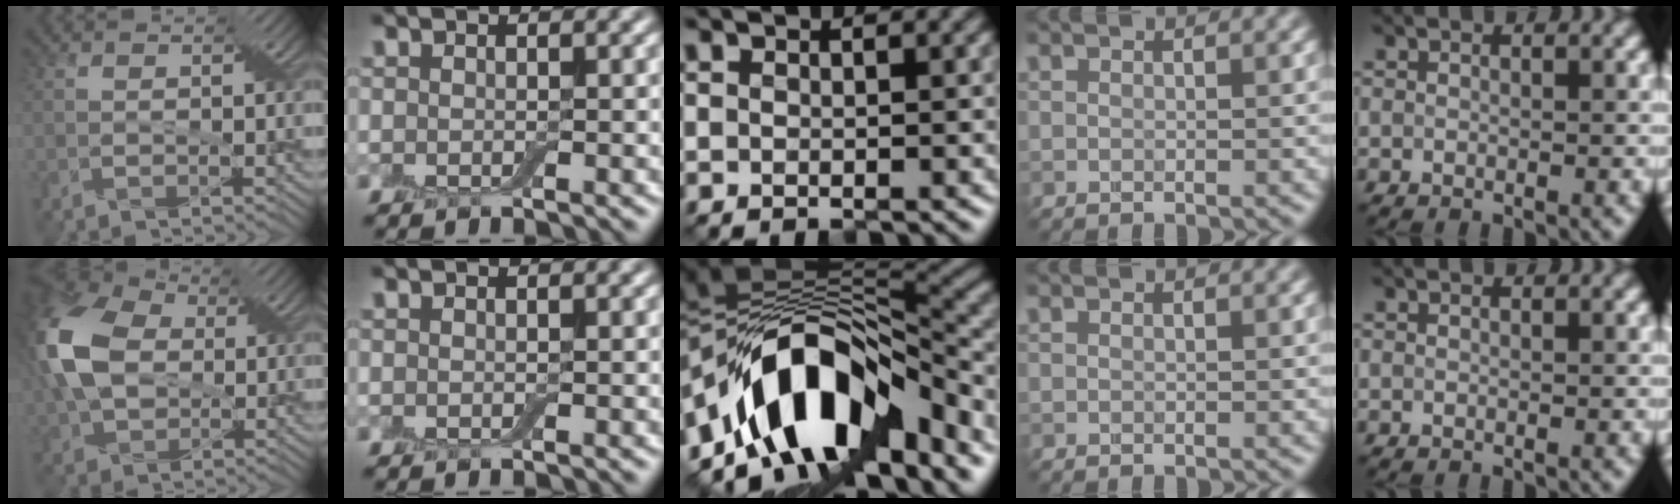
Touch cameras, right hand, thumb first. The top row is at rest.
{"thumb": {"total": 14.1, "force": [1.1, 9.7, 10.2], "torque": [-0.273, 0.010, 0.009]}, "middle": {"total": 12.2, "force": [-5.9, 6.3, 8.6], "torque": [-0.128, 0.011, -0.105]}}